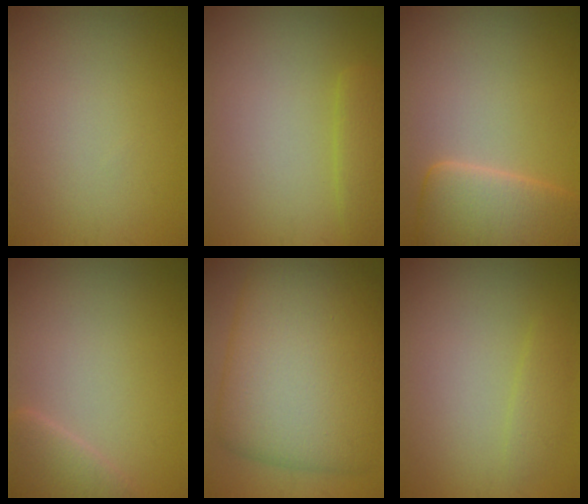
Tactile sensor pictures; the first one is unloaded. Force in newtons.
{"total": 2.2, "press": 2.2, "slide": 0.1}
{"total": 5.0, "press": 4.9, "slide": 0.6}
{"total": 2.2, "press": 2.2, "slide": 0.2}
{"total": 13.5, "press": 13.5, "slide": 0.6}
{"total": 1.4, "press": 1.4, "slide": 0.0}